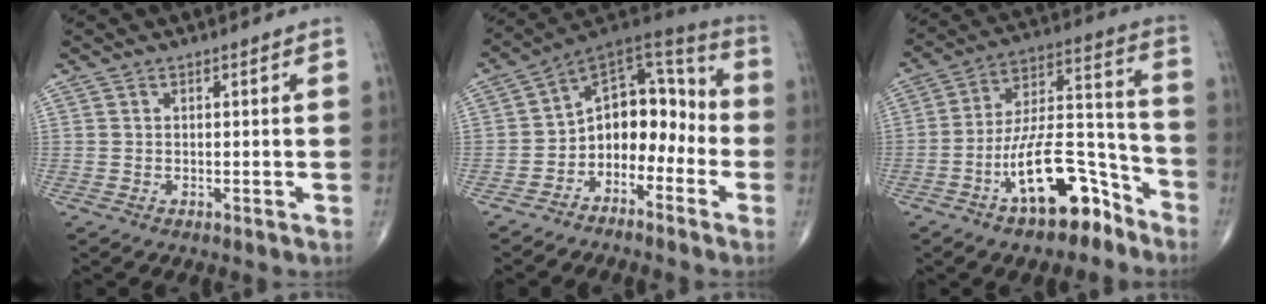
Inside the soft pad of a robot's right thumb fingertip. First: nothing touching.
{"total": 12.9, "force": [-3.9, 9.0, 8.4], "torque": [-0.078, 0.090, -0.079]}
{"total": 16.7, "force": [-9.6, 6.9, 11.8], "torque": [-0.180, 0.091, -0.164]}